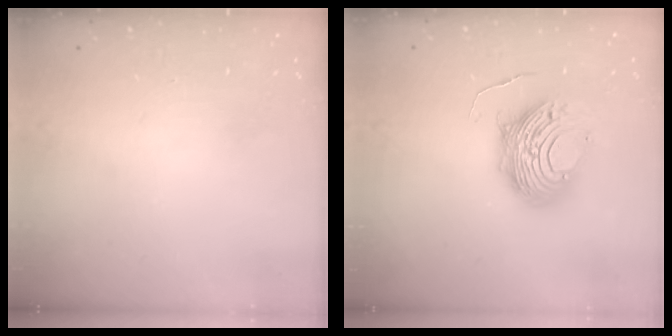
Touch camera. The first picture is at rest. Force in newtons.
{"total": 13.5, "press": 13.4, "slide": 1.4}